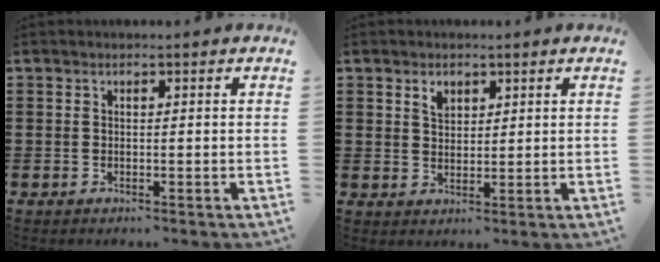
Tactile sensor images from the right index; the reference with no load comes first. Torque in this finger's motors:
{"motor_torque": [0.03, -0.03, 0.05, 0.04]}